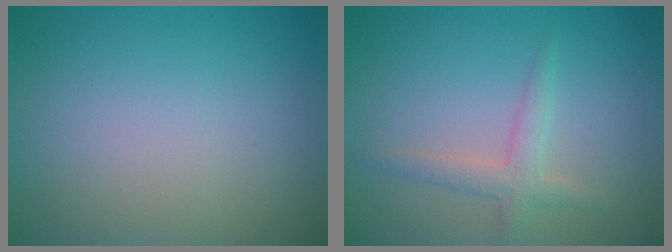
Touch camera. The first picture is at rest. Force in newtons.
{"total": 2.2, "press": 2.2, "slide": 0.0}